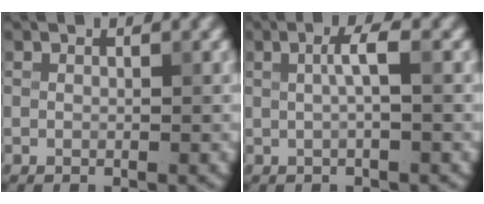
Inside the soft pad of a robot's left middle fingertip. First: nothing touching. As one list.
[{"total": 2.0, "force": [0.2, 0.3, 2.0], "torque": [-0.039, 0.006, 0.003]}]